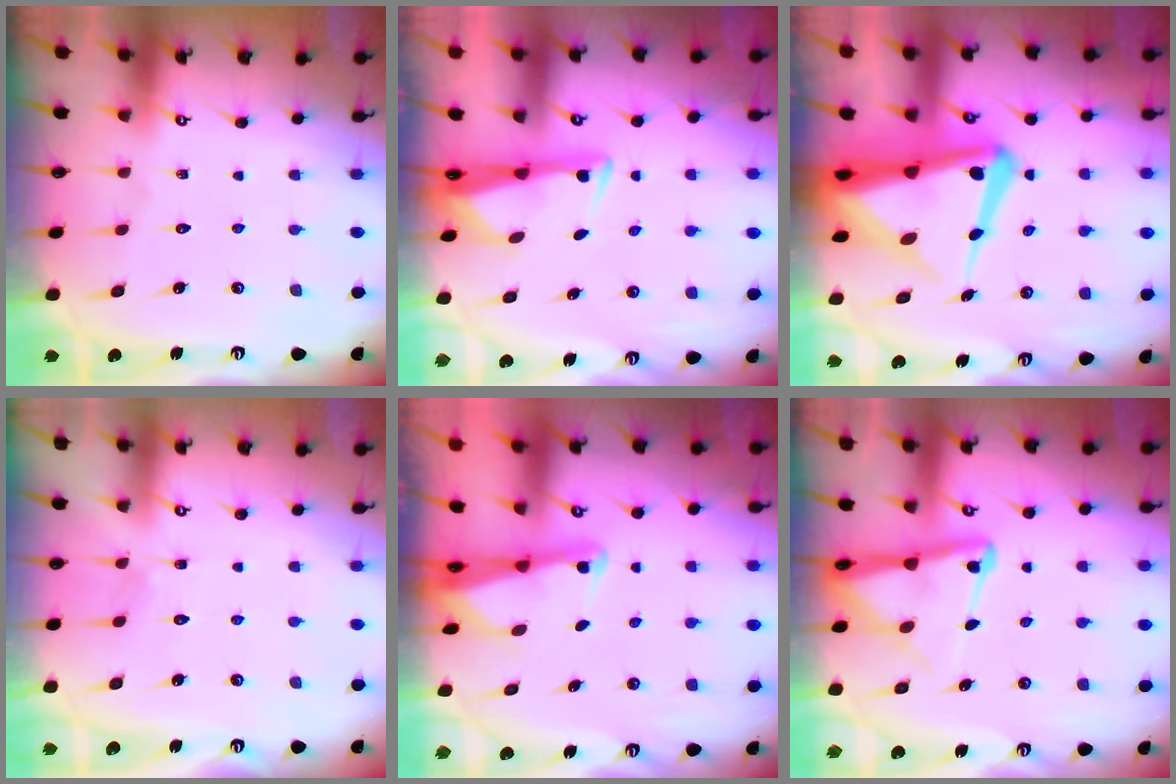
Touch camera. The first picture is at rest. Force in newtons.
{"total": 2.9, "press": 2.8, "slide": 1.0}
{"total": 13.7, "press": 13.6, "slide": 2.1}
{"total": 3.3, "press": 3.3, "slide": 0.4}
{"total": 2.4, "press": 2.4, "slide": 0.3}
{"total": 8.8, "press": 8.7, "slide": 1.1}